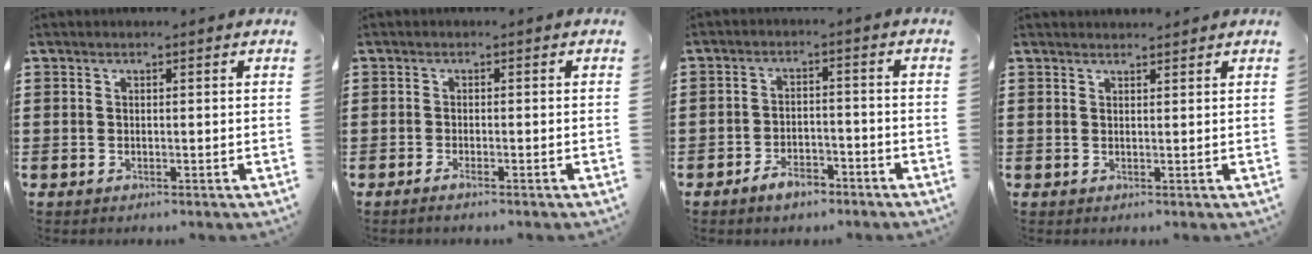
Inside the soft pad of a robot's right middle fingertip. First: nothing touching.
{"total": 1.1, "force": [-0.6, 0.0, 0.9], "torque": [-0.016, -0.006, -0.010]}
{"total": 4.0, "force": [-3.3, 1.6, 1.5], "torque": [-0.025, 0.012, -0.064]}
{"total": 1.3, "force": [1.3, 0.2, 0.0], "torque": [-0.004, 0.002, 0.025]}